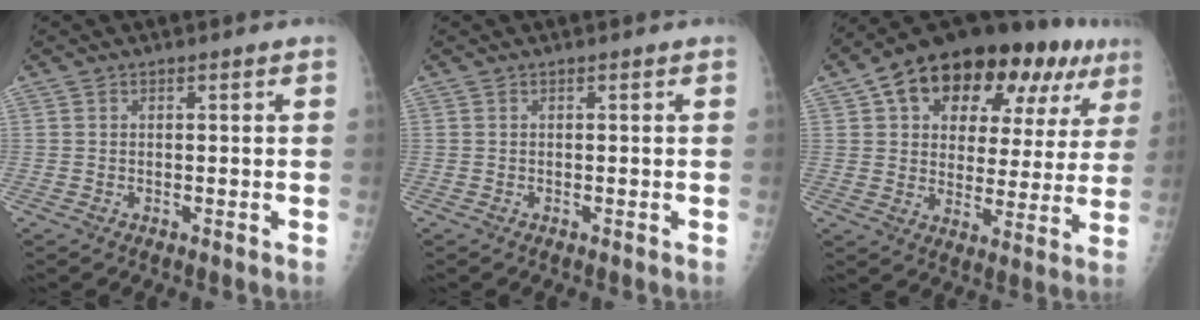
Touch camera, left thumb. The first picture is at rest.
{"total": 0.0}
{"total": 24.2, "force": [11.8, 13.4, 16.3], "torque": [-0.201, 0.017, 0.175]}